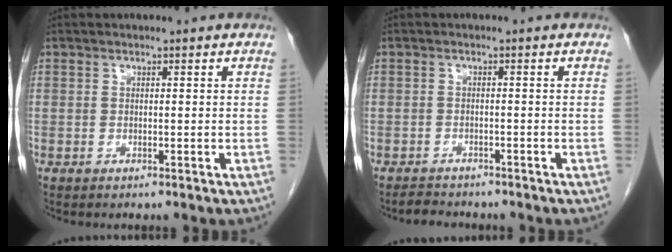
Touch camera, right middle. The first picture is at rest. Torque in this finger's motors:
{"motor_torque": [0.02, -0.02, -0.02, 0.00]}